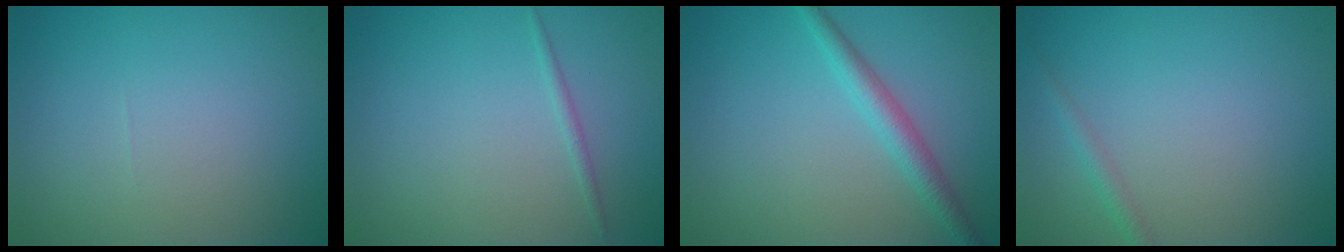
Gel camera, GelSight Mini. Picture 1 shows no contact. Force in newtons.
{"total": 0.7, "press": 0.7, "slide": 0.0}
{"total": 2.5, "press": 2.5, "slide": 0.1}
{"total": 1.1, "press": 1.1, "slide": 0.0}